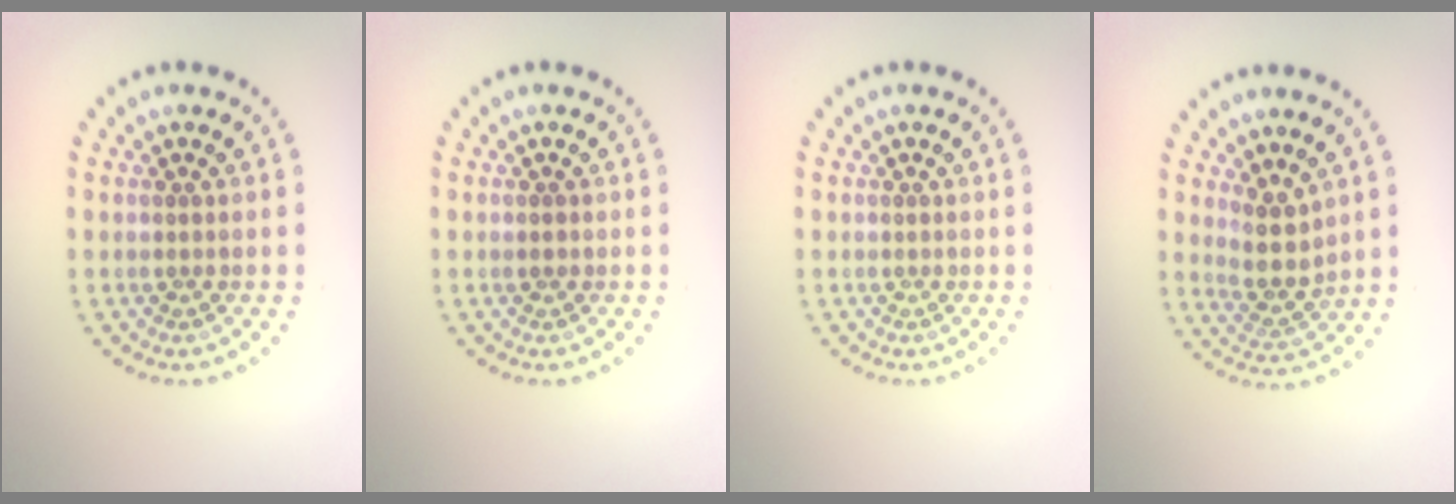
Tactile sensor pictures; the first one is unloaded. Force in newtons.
{"total": 0.5, "press": 0.5, "slide": 0.1}
{"total": 0.0}
{"total": 2.8, "press": 2.2, "slide": 1.8}